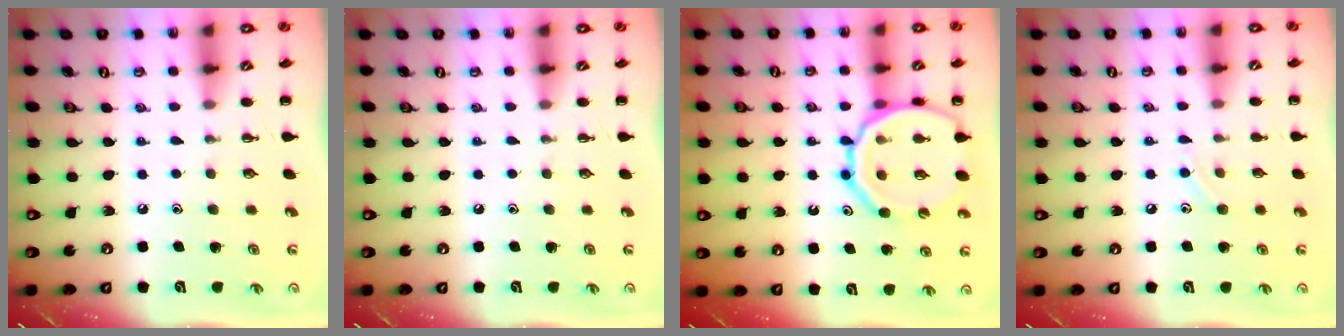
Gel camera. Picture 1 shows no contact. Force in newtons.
{"total": 0.0}
{"total": 17.8, "press": 17.6, "slide": 2.5}
{"total": 6.5, "press": 6.2, "slide": 1.9}